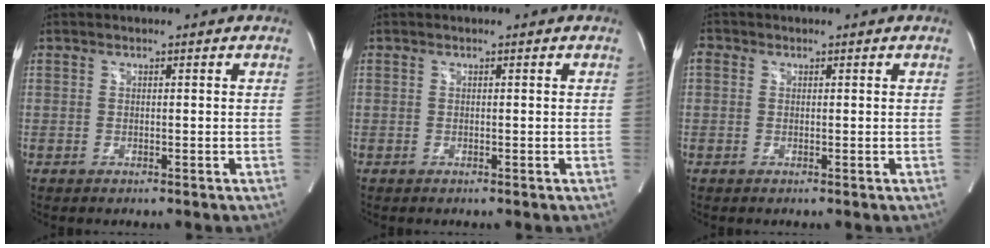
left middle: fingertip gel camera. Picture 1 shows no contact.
{"total": 0.0}
{"total": 1.3, "force": [0.4, 1.1, 0.5], "torque": [-0.010, 0.011, 0.006]}